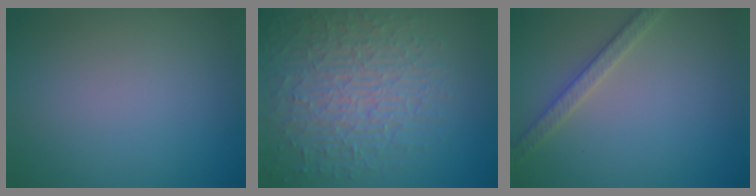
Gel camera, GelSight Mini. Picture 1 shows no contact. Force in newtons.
{"total": 8.8, "press": 6.1, "slide": 6.3}
{"total": 2.6, "press": 2.6, "slide": 0.5}